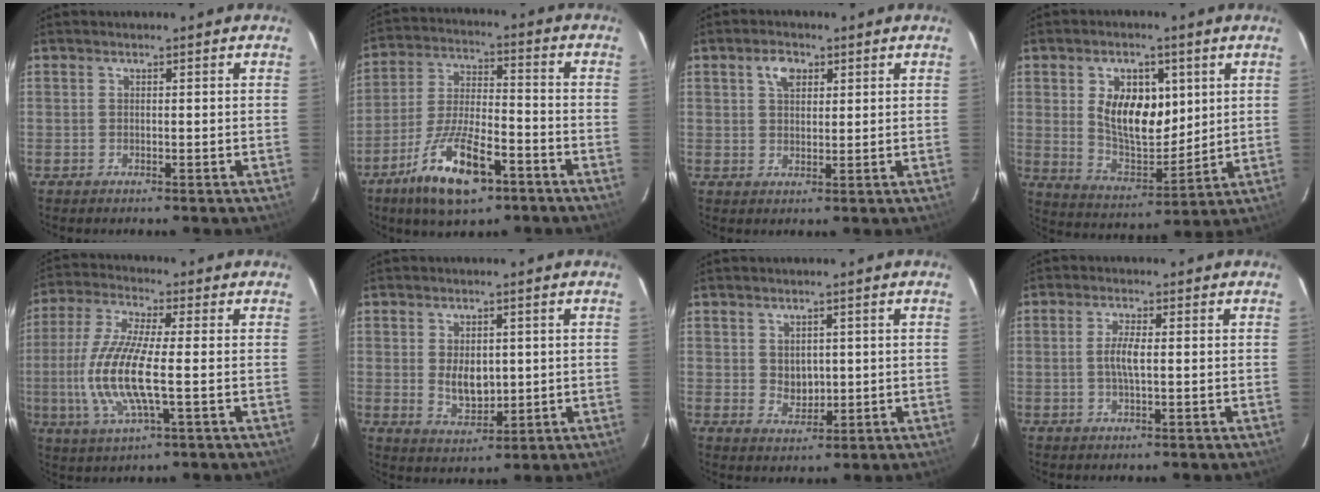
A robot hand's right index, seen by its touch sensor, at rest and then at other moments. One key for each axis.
{"total": 14.6, "fx": -8.5, "fy": 5.0, "fz": 10.8, "tx": -0.224, "ty": -0.015, "tz": -0.151}
{"total": 3.9, "fx": 1.8, "fy": 2.5, "fz": 2.4, "tx": -0.041, "ty": 0.011, "tz": 0.033}
{"total": 12.4, "fx": 3.2, "fy": 7.4, "fz": 9.4, "tx": -0.171, "ty": 0.003, "tz": 0.071}
{"total": 13.6, "fx": -2.0, "fy": 2.9, "fz": 13.1, "tx": -0.278, "ty": -0.008, "tz": -0.043}
{"total": 6.2, "fx": 0.4, "fy": 4.0, "fz": 4.7, "tx": -0.083, "ty": -0.006, "tz": 0.018}
{"total": 3.7, "fx": 0.7, "fy": 3.0, "fz": 2.1, "tx": -0.031, "ty": -0.002, "tz": 0.020}
{"total": 3.4, "fx": 0.0, "fy": 0.6, "fz": 3.4, "tx": -0.067, "ty": 0.000, "tz": 0.000}